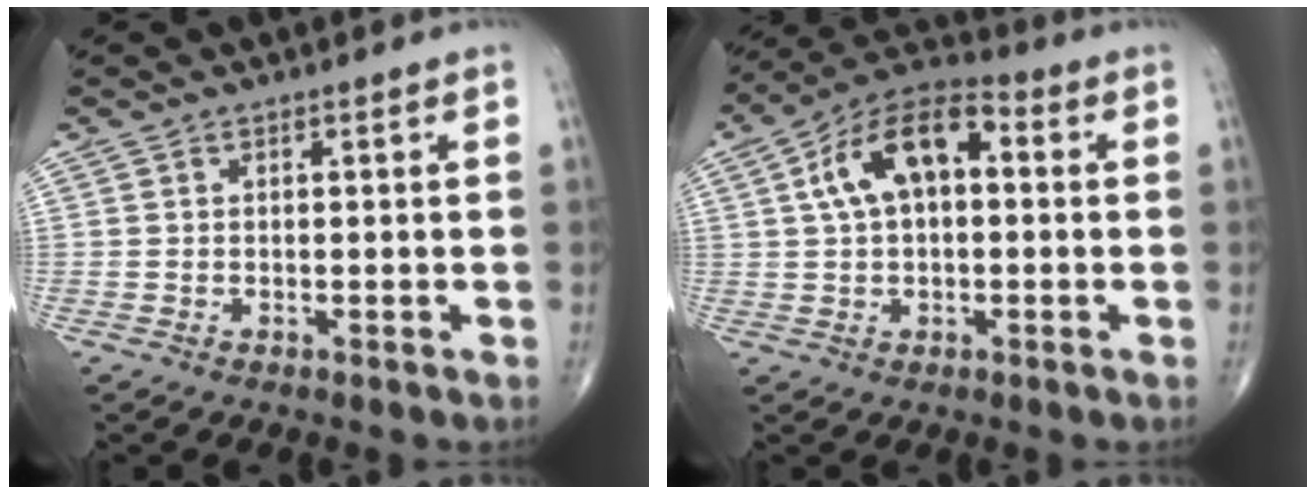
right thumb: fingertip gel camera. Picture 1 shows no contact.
{"total": 13.1, "force": [2.4, 7.3, 10.7], "torque": [-0.182, 0.036, 0.029]}